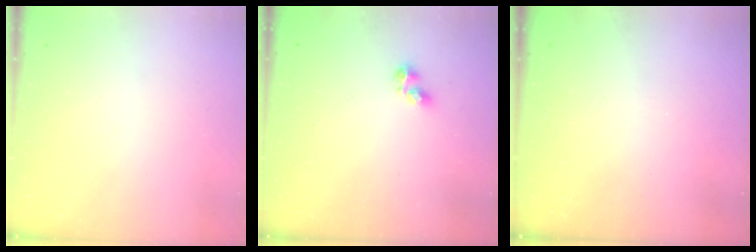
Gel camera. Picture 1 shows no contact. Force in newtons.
{"total": 2.8, "press": 2.7, "slide": 0.5}
{"total": 0.0}